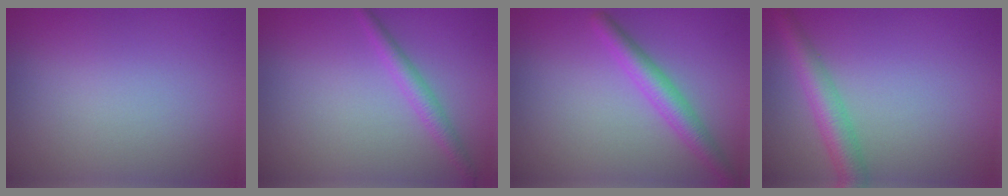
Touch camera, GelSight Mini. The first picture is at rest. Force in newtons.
{"total": 1.9, "press": 1.9, "slide": 0.1}
{"total": 3.1, "press": 3.0, "slide": 0.1}
{"total": 3.9, "press": 3.9, "slide": 0.1}